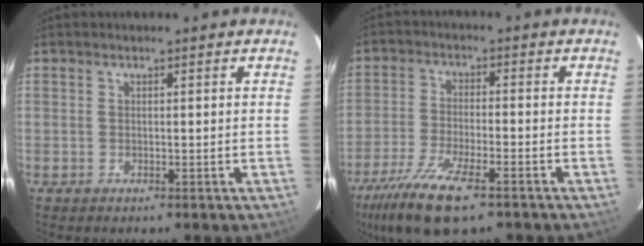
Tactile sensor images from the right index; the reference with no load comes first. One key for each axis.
{"total": 13.7, "fx": -9.0, "fy": 3.9, "fz": 9.6, "tx": -0.214, "ty": -0.038, "tz": -0.172}